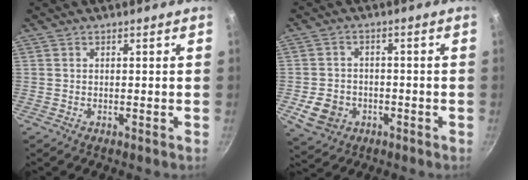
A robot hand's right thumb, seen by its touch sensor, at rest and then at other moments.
{"total": 7.1, "force": [-2.3, 5.8, 3.3], "torque": [-0.053, 0.019, -0.034]}